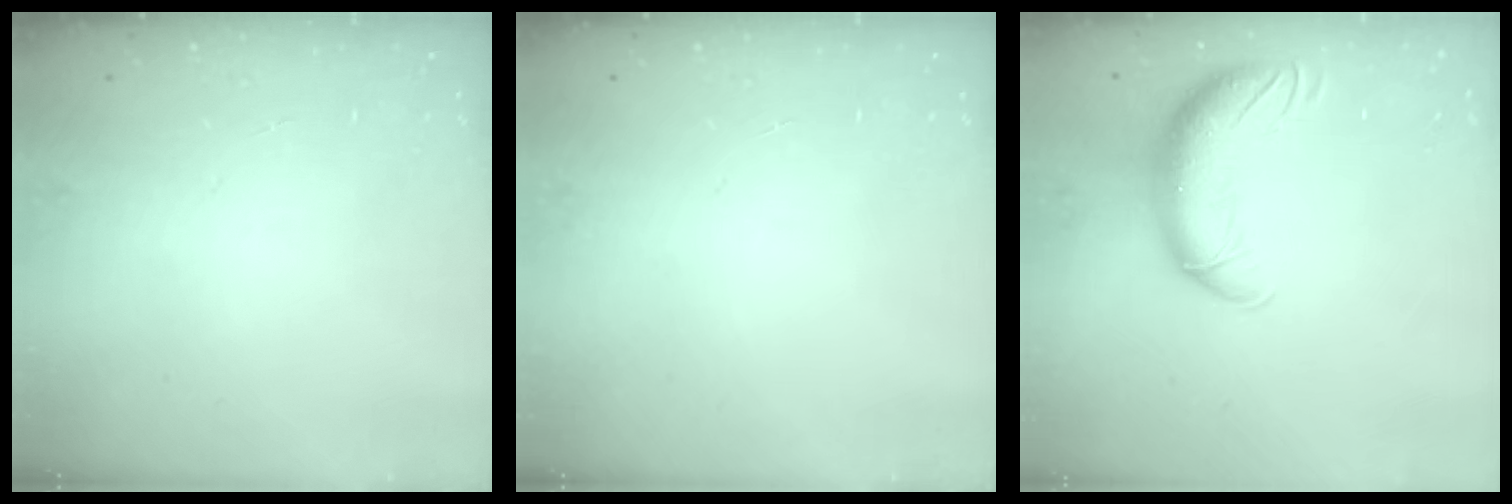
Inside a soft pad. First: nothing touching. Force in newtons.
{"total": 0.0}
{"total": 12.8, "press": 12.4, "slide": 3.1}